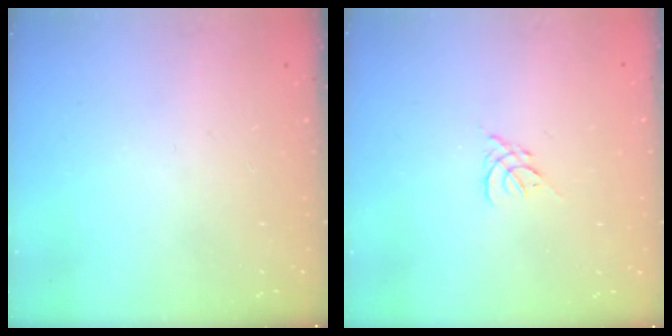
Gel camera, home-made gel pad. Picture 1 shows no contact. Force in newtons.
{"total": 1.3, "press": 1.2, "slide": 0.6}